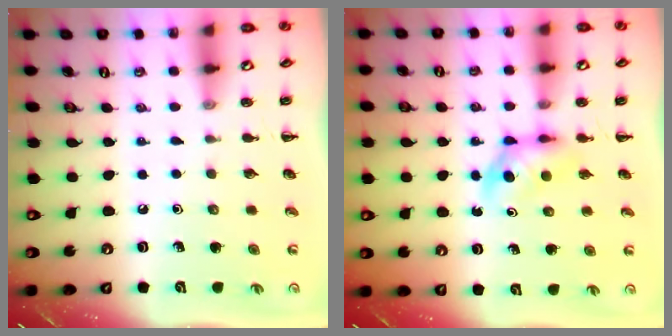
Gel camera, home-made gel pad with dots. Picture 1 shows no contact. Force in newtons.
{"total": 3.9, "press": 3.8, "slide": 1.1}